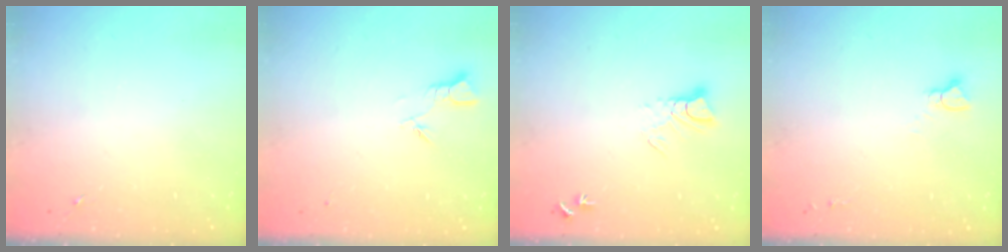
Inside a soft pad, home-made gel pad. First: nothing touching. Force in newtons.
{"total": 2.7, "press": 2.7, "slide": 0.3}
{"total": 5.5, "press": 5.5, "slide": 0.4}
{"total": 2.9, "press": 2.9, "slide": 0.2}